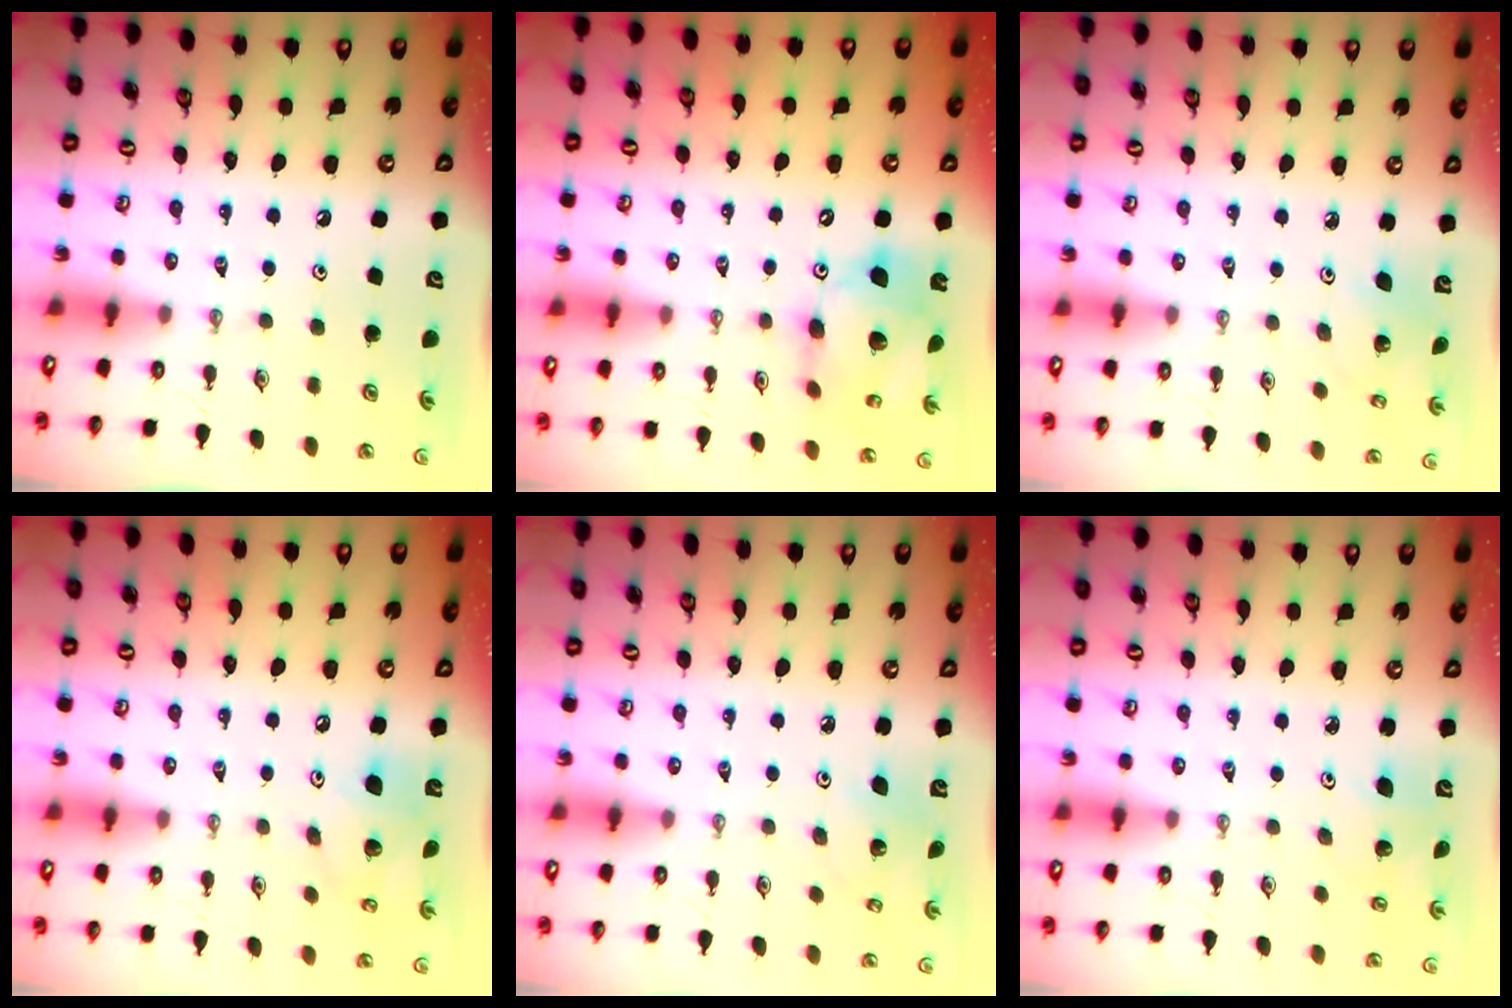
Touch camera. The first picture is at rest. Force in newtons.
{"total": 14.5, "press": 14.5, "slide": 1.5}
{"total": 2.9, "press": 2.9, "slide": 0.3}
{"total": 13.9, "press": 13.7, "slide": 2.4}
{"total": 2.9, "press": 2.9, "slide": 0.3}
{"total": 5.3, "press": 5.0, "slide": 1.7}